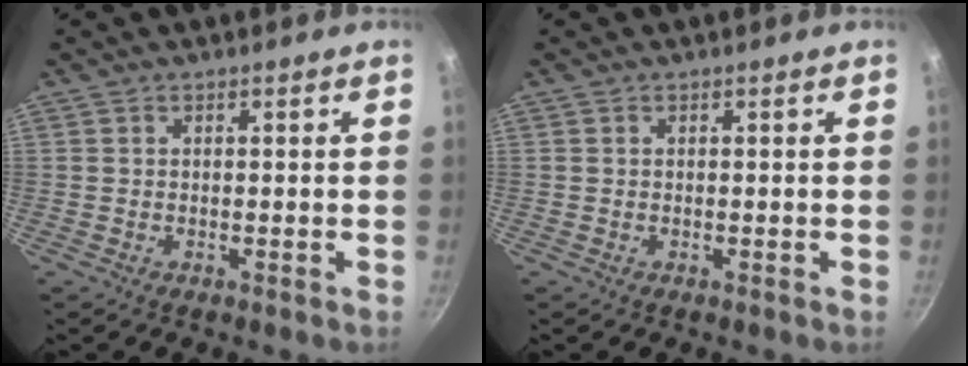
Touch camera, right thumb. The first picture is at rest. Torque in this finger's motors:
{"motor_torque": [0.08, 0.36, 0.54, -0.30, -0.03]}